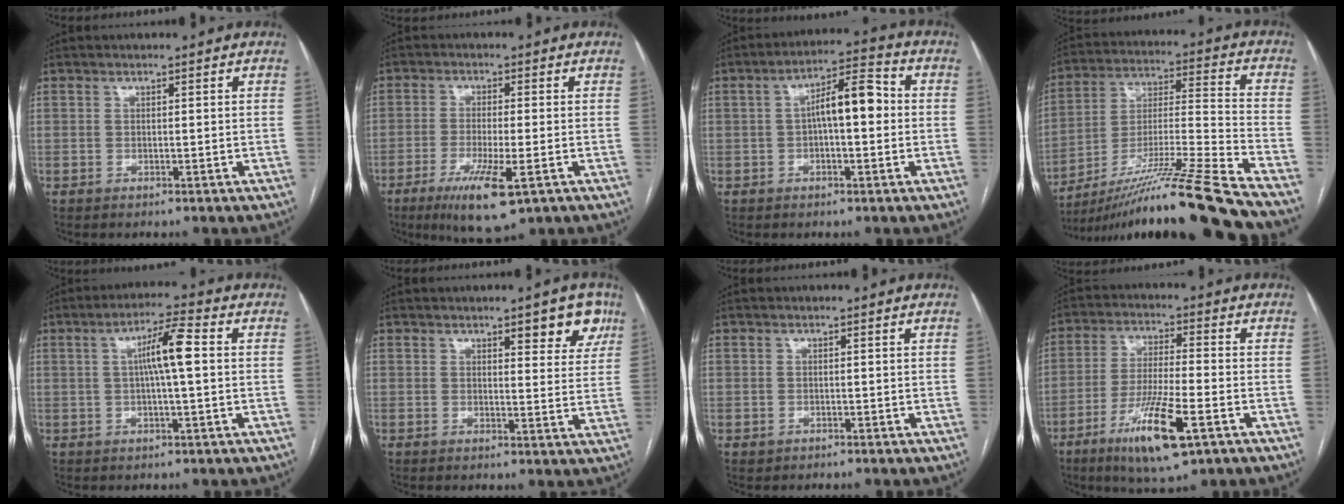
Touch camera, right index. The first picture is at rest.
{"total": 9.1, "force": [-4.4, 1.3, 7.8], "torque": [-0.143, -0.025, -0.069]}
{"total": 8.1, "force": [0.2, 2.3, 7.8], "torque": [-0.130, 0.032, 0.000]}
{"total": 22.6, "force": [-18.0, -2.2, 13.5], "torque": [-0.210, -0.024, -0.311]}
{"total": 6.7, "force": [0.8, 0.0, 6.7], "torque": [-0.118, 0.011, 0.012]}
{"total": 6.1, "force": [3.7, 1.8, 4.5], "torque": [-0.045, 0.001, 0.041]}
{"total": 0.8, "force": [-0.4, 0.7, 0.0], "torque": [-0.004, 0.003, -0.006]}
{"total": 12.4, "force": [-6.1, 1.6, 10.6], "torque": [-0.203, -0.024, -0.105]}